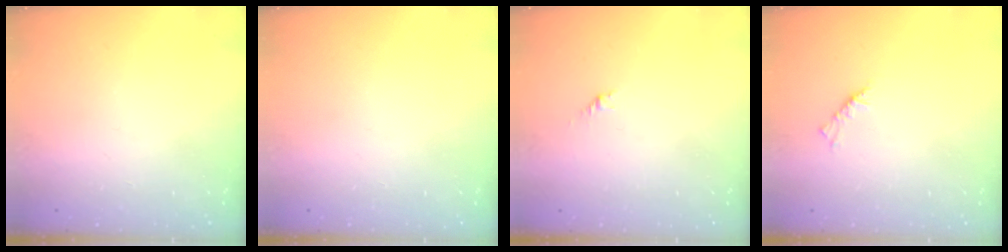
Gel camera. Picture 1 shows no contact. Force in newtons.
{"total": 0.0}
{"total": 1.7, "press": 1.6, "slide": 0.7}
{"total": 3.7, "press": 3.7, "slide": 0.8}